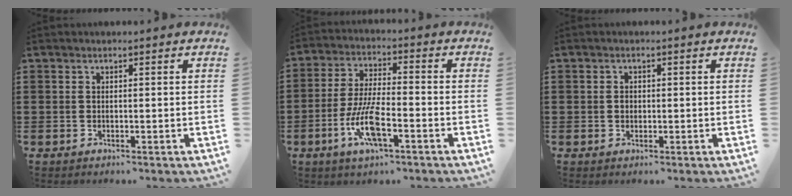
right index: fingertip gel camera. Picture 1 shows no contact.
{"total": 9.0, "force": [-3.6, 2.7, 7.8], "torque": [-0.171, -0.010, -0.069]}
{"total": 1.0, "force": [0.1, 0.7, 0.7], "torque": [-0.017, 0.003, 0.001]}